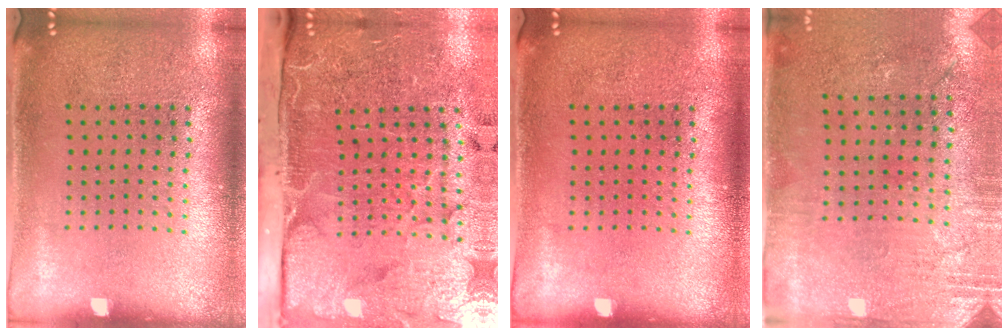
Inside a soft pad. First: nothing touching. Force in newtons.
{"total": 5.2, "press": 4.0, "slide": 3.3}
{"total": 0.0}
{"total": 2.8, "press": 2.3, "slide": 1.6}